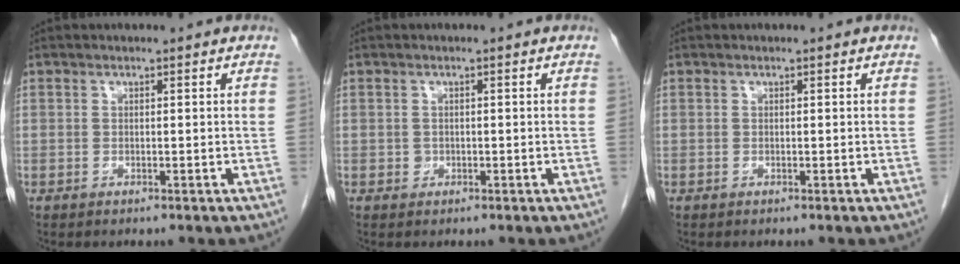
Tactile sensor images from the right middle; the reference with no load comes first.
{"total": 0.8, "force": [-0.2, 0.7, 0.2], "torque": [-0.001, 0.003, -0.003]}
{"total": 0.0}